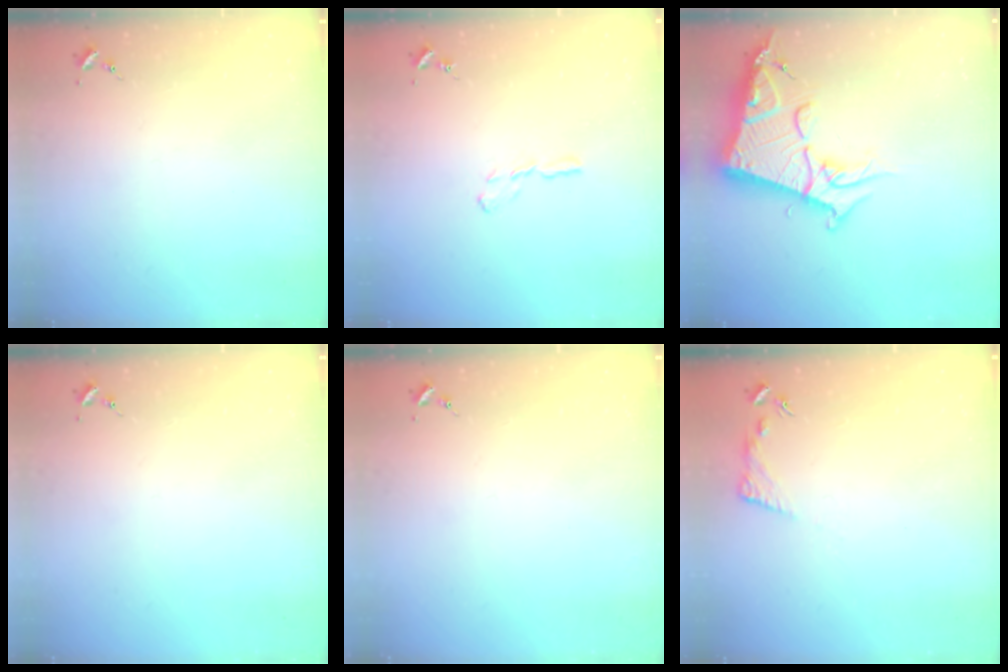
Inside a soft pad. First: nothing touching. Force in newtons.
{"total": 3.9, "press": 3.9, "slide": 0.4}
{"total": 18.5, "press": 18.4, "slide": 1.8}
{"total": 0.0}
{"total": 0.0}
{"total": 6.0, "press": 6.0, "slide": 0.4}